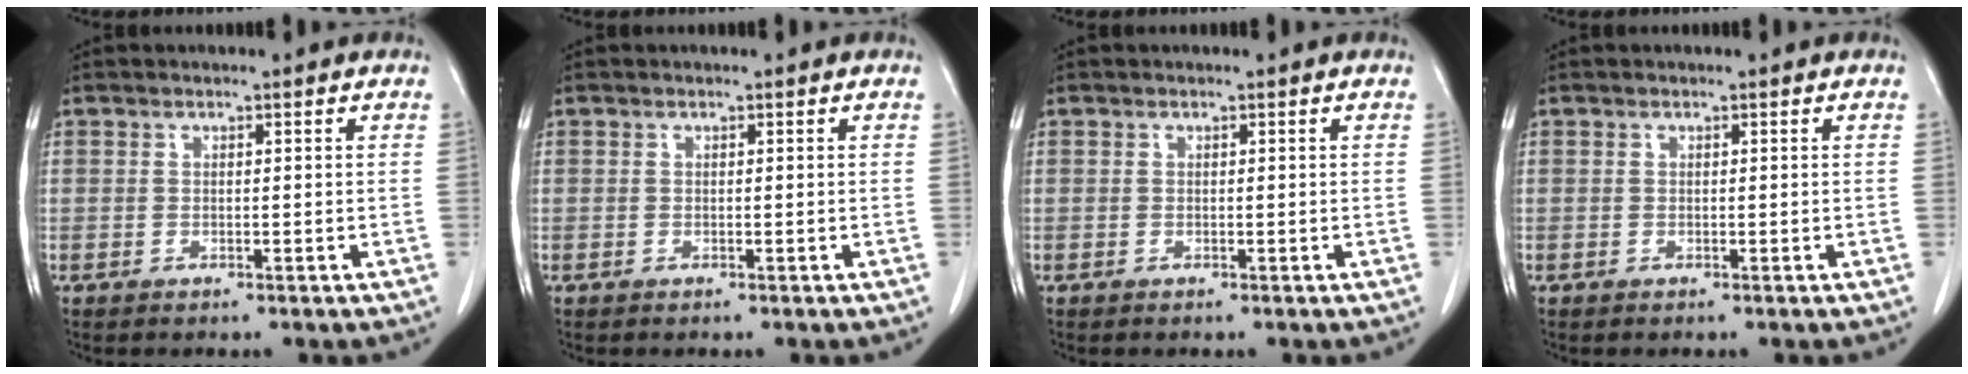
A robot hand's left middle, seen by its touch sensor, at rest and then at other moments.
{"total": 0.0}
{"total": 0.0}
{"total": 0.0}